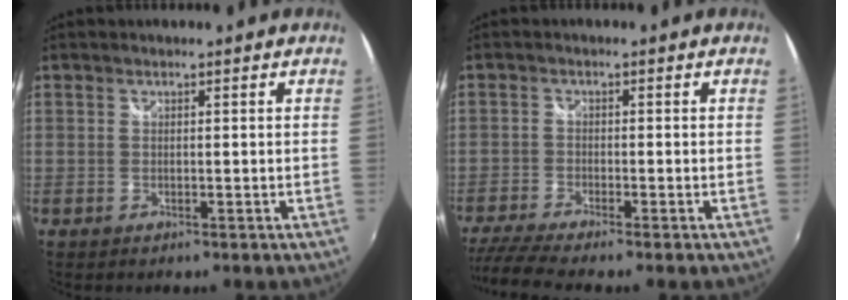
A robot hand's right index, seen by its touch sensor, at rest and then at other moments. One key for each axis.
{"total": 7.6, "fx": -6.7, "fy": -0.1, "fz": 3.5, "tx": -0.097, "ty": -0.030, "tz": -0.123}